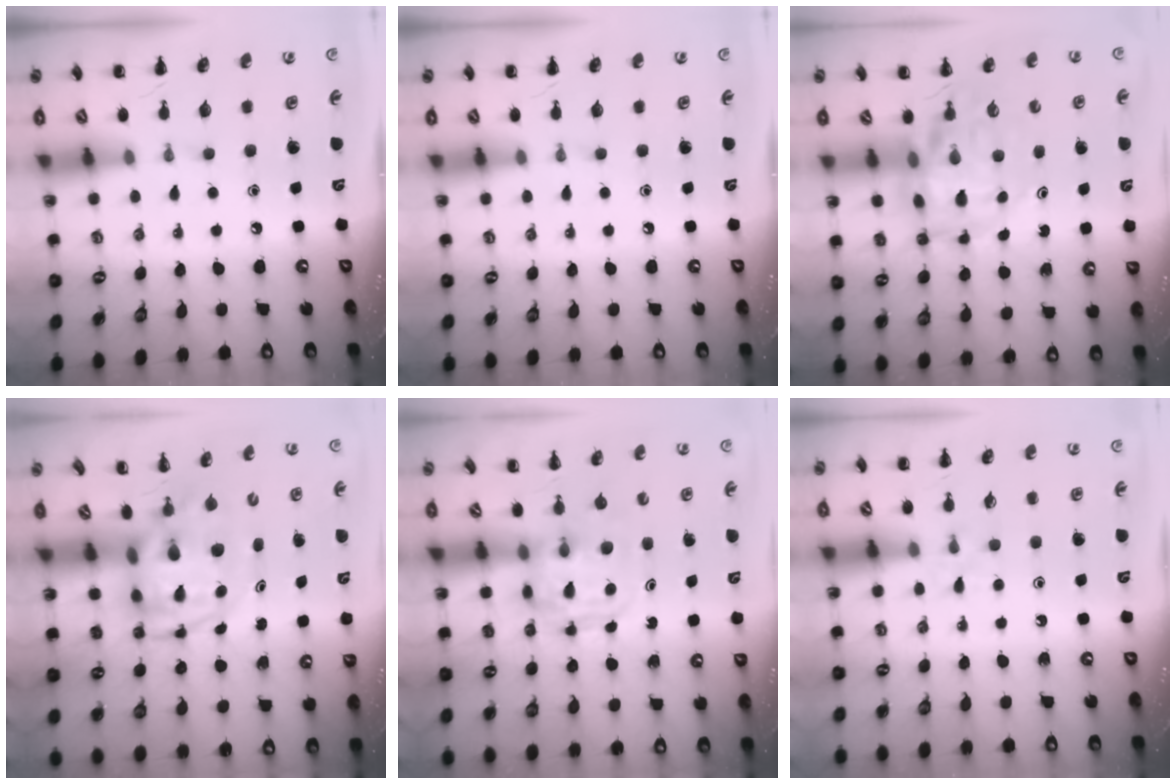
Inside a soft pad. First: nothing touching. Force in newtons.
{"total": 0.0}
{"total": 12.2, "press": 11.6, "slide": 3.7}
{"total": 4.6, "press": 4.5, "slide": 0.9}
{"total": 3.8, "press": 3.7, "slide": 0.2}
{"total": 2.9, "press": 2.6, "slide": 1.3}